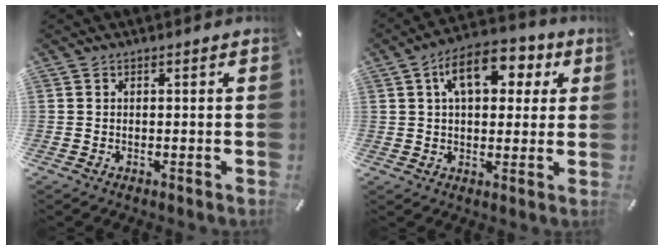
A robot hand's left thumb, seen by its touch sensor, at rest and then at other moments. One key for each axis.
{"total": 12.2, "fx": 4.7, "fy": 7.2, "fz": 8.7, "tx": -0.121, "ty": -0.005, "tz": 0.076}